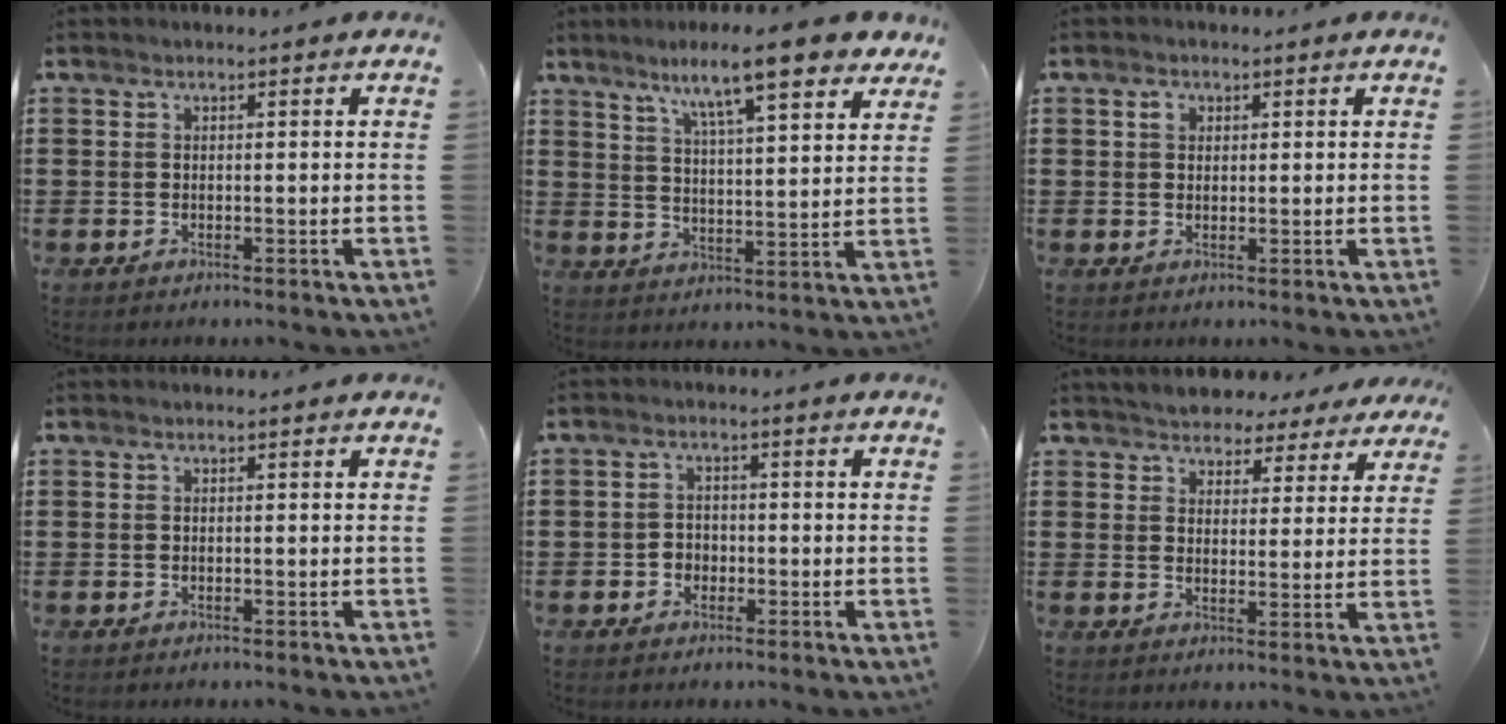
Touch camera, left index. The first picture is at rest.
{"total": 10.0, "force": [7.7, 0.7, 6.4], "torque": [-0.122, -0.031, 0.125]}
{"total": 1.7, "force": [0.7, 1.2, 0.9], "torque": [-0.020, 0.008, 0.013]}
{"total": 0.0}
{"total": 2.1, "force": [-1.0, 1.7, 0.5], "torque": [-0.016, 0.004, -0.023]}
{"total": 4.1, "force": [3.9, 1.1, -0.1], "torque": [-0.020, -0.014, 0.069]}